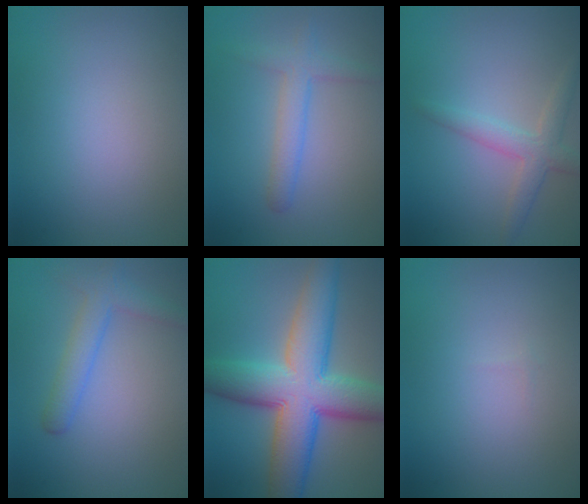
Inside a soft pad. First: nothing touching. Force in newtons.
{"total": 2.8, "press": 2.8, "slide": 0.2}
{"total": 2.8, "press": 2.8, "slide": 0.1}
{"total": 3.0, "press": 3.0, "slide": 0.2}
{"total": 12.0, "press": 12.0, "slide": 0.5}
{"total": 0.0}